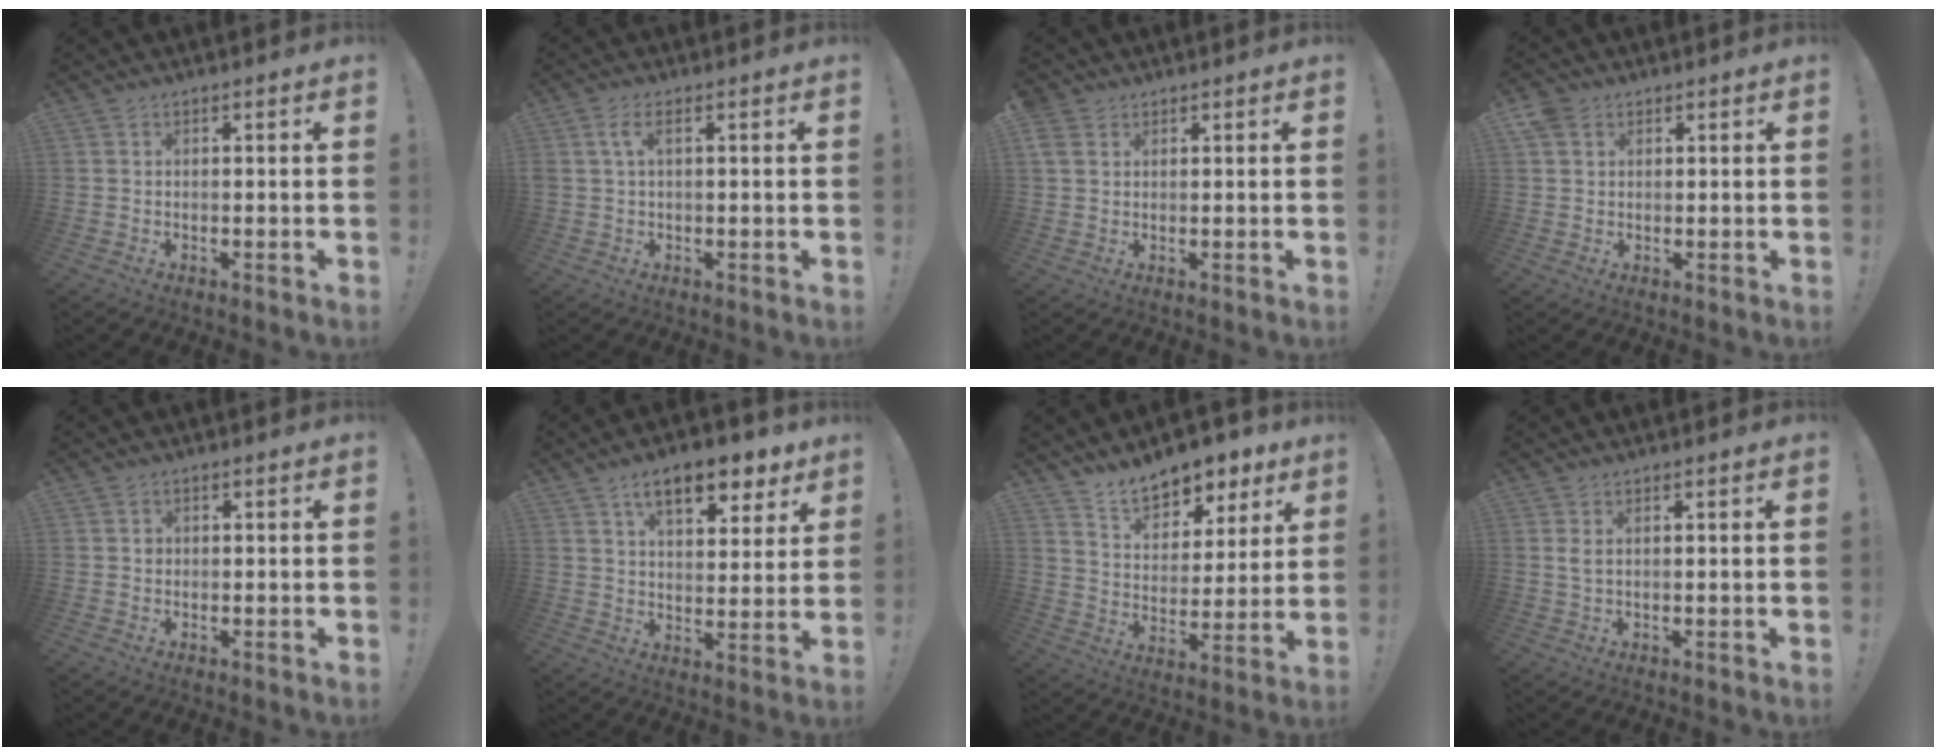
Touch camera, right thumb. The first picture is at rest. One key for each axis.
{"total": 3.6, "fx": 1.0, "fy": 1.2, "fz": 3.3, "tx": -0.058, "ty": 0.004, "tz": 0.017}
{"total": 3.5, "fx": 2.0, "fy": 2.4, "fz": 1.6, "tx": -0.027, "ty": -0.002, "tz": 0.040}
{"total": 5.4, "fx": 2.6, "fy": 4.4, "fz": 1.8, "tx": -0.022, "ty": -0.010, "tz": 0.050}
{"total": 0.9, "fx": -0.1, "fy": 0.9, "fz": 0.1, "tx": 0.003, "ty": 0.003, "tz": -0.003}
{"total": 12.8, "fx": 7.8, "fy": 5.5, "fz": 8.6, "tx": -0.120, "ty": -0.041, "tz": 0.131}
{"total": 11.8, "fx": 9.9, "fy": 5.4, "fz": 3.6, "tx": -0.058, "ty": -0.070, "tz": 0.183}
{"total": 2.0, "fx": 0.9, "fy": 0.2, "fz": 1.8, "tx": -0.029, "ty": -0.002, "tz": 0.015}